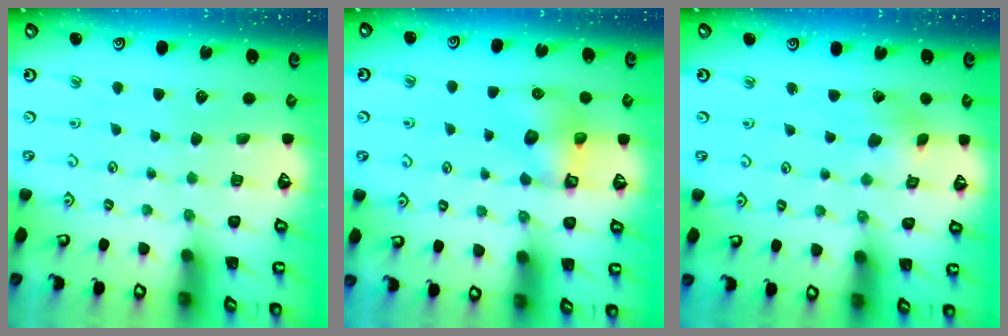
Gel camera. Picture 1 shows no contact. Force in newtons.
{"total": 6.9, "press": 6.9, "slide": 0.2}
{"total": 2.4, "press": 2.3, "slide": 0.5}